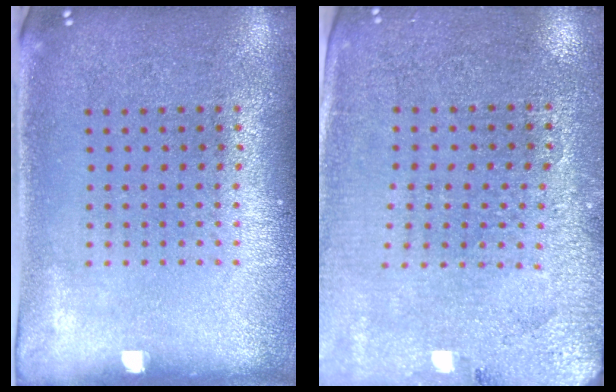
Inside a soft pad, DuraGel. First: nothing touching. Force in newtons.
{"total": 2.8, "press": 2.8, "slide": 0.5}